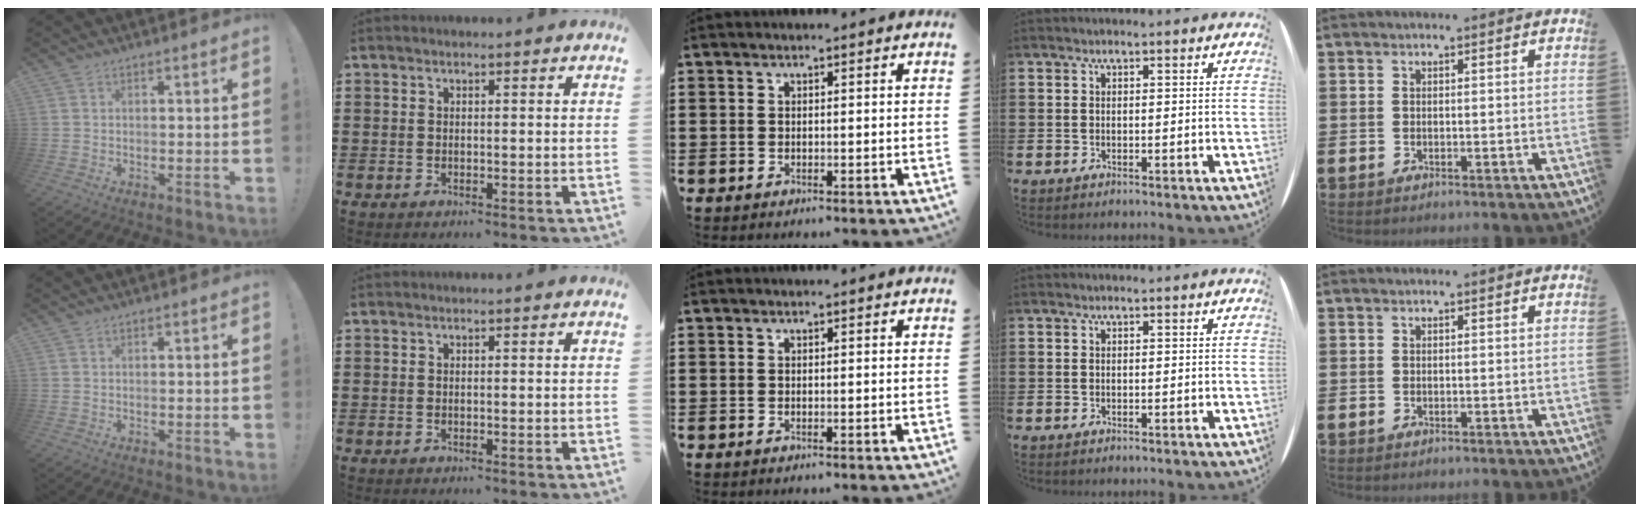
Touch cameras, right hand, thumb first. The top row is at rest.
{}